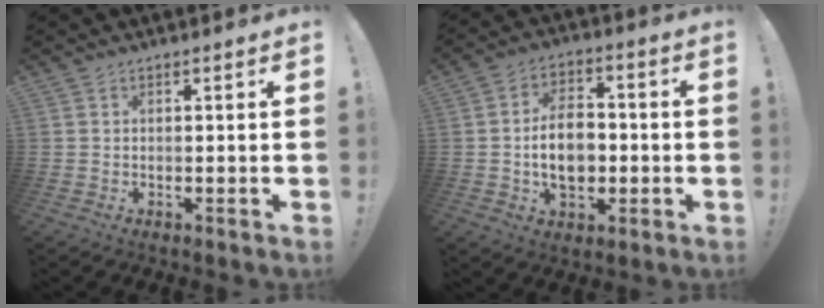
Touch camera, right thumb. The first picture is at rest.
{"total": 13.1, "force": [-1.3, 8.9, 9.5], "torque": [-0.166, 0.010, -0.025]}